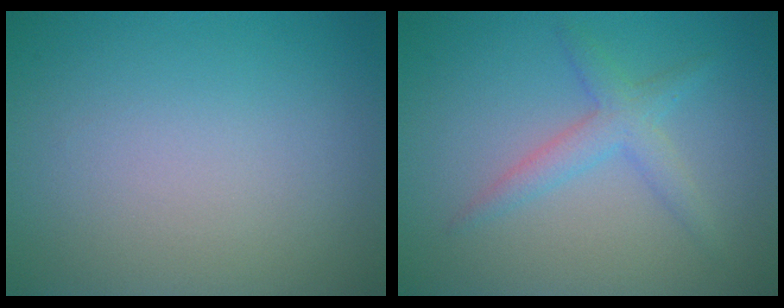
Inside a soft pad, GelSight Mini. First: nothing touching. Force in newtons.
{"total": 2.5, "press": 2.5, "slide": 0.1}